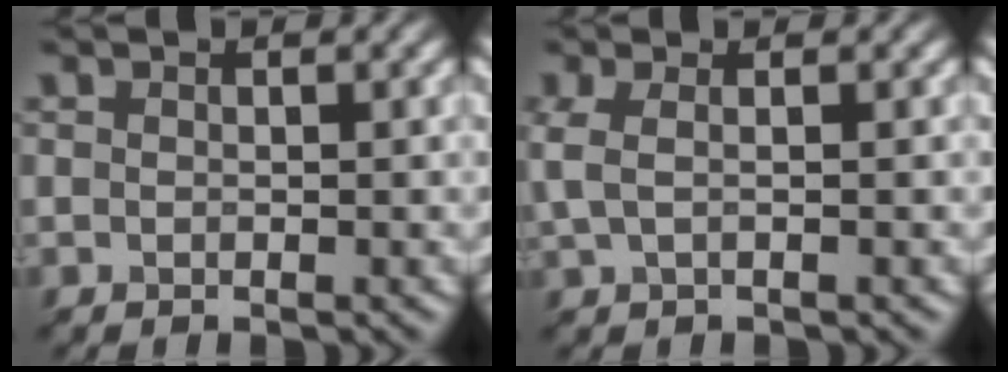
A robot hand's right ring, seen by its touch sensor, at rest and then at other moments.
{"total": 1.1, "force": [0.0, 0.1, 1.1], "torque": [-0.039, 0.013, 0.018]}